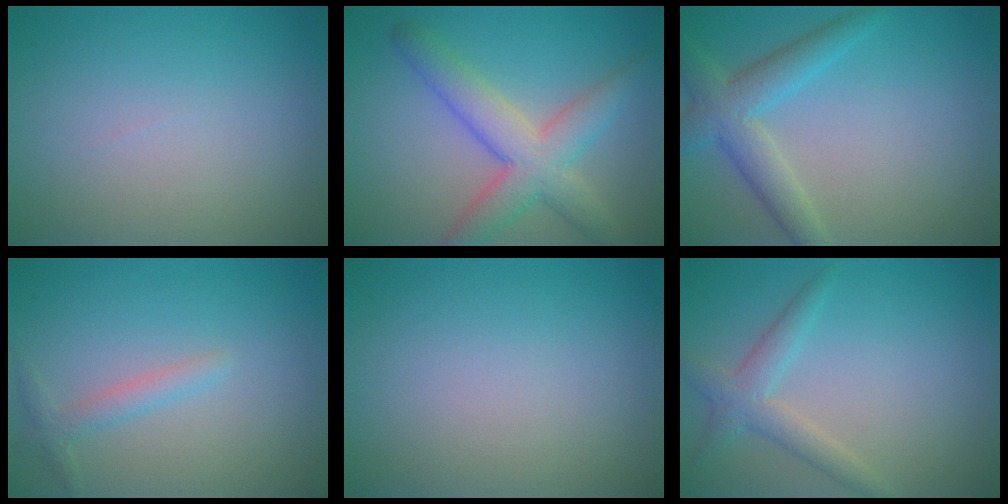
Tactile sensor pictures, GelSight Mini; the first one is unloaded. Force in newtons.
{"total": 5.9, "press": 5.9, "slide": 0.4}
{"total": 4.2, "press": 4.2, "slide": 0.2}
{"total": 1.6, "press": 1.6, "slide": 0.1}
{"total": 0.0}
{"total": 2.8, "press": 2.7, "slide": 0.2}